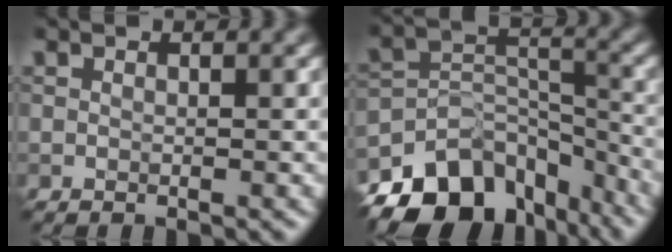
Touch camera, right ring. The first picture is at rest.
{"total": 11.1, "force": [-8.0, 6.1, 4.6], "torque": [-0.076, 0.007, -0.137]}